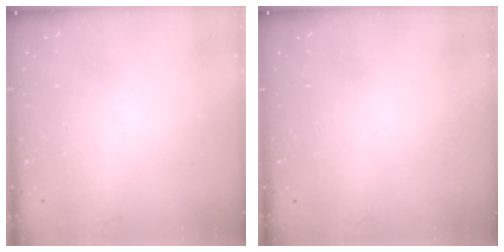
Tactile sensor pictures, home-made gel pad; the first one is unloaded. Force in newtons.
{"total": 0.0}